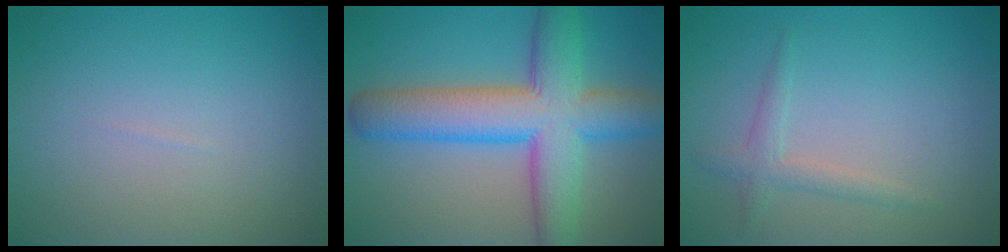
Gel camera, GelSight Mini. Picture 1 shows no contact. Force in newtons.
{"total": 9.9, "press": 9.9, "slide": 0.2}
{"total": 1.7, "press": 1.7, "slide": 0.0}